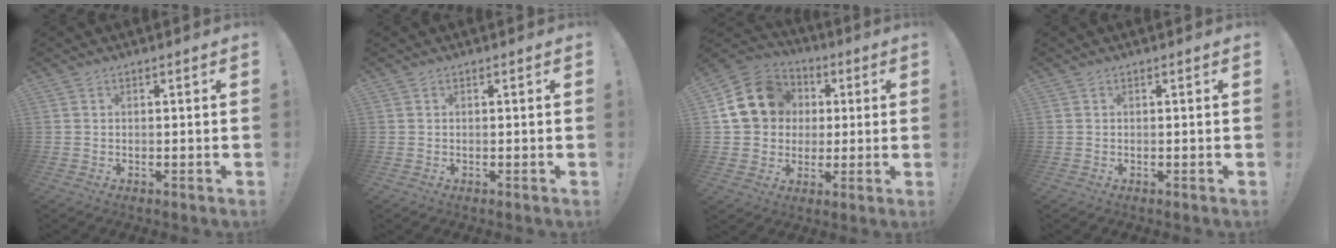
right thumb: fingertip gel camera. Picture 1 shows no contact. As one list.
[{"total": 0.0}, {"total": 15.6, "force": [3.3, 13.5, 7.1], "torque": [-0.100, 0.003, 0.074]}, {"total": 0.0}]